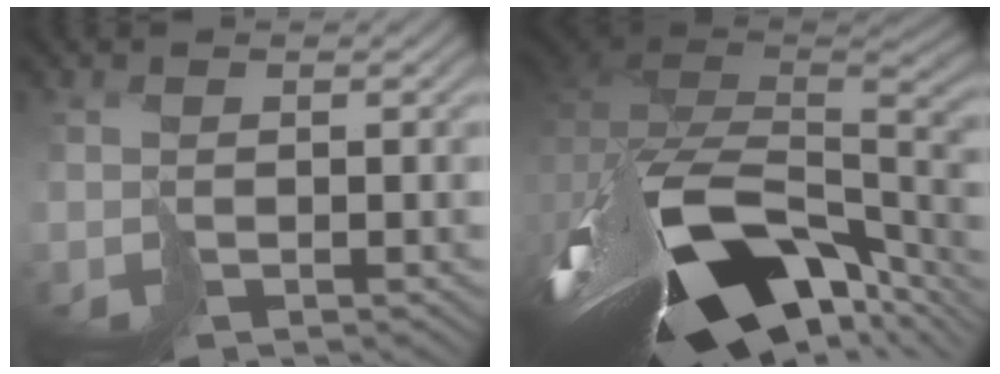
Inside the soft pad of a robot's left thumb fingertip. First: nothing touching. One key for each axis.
{"total": 18.7, "fx": -8.6, "fy": 10.3, "fz": 13.0, "tx": -0.288, "ty": -0.038, "tz": -0.120}